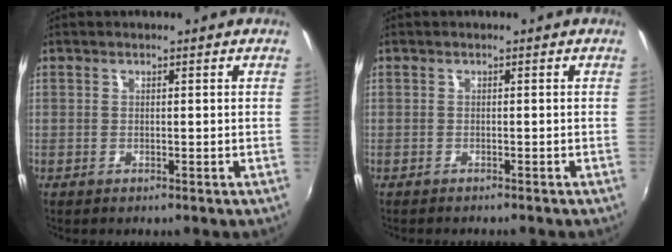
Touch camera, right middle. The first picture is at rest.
{"total": 1.0, "force": [-0.9, -0.1, 0.3], "torque": [-0.007, -0.006, -0.015]}